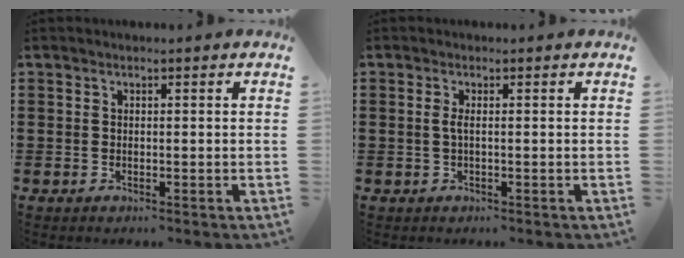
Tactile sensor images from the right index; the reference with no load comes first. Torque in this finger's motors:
{"motor_torque": [0.46, 0.33, 0.15, 0.05]}